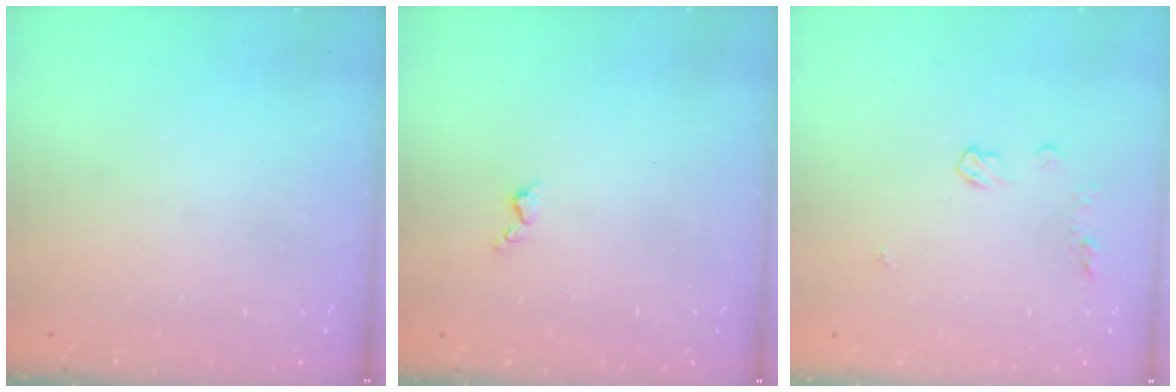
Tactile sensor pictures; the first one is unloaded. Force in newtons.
{"total": 2.8, "press": 2.8, "slide": 0.5}
{"total": 5.6, "press": 5.5, "slide": 0.4}